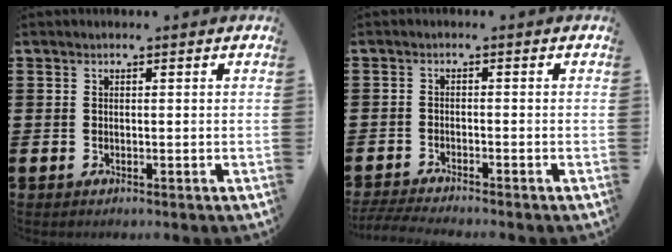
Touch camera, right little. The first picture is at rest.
{"total": 2.2, "force": [-2.1, -0.1, 0.6], "torque": [-0.009, 0.001, -0.041]}